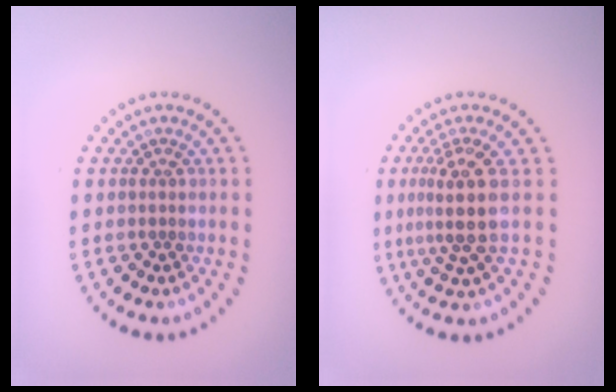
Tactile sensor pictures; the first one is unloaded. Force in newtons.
{"total": 3.9, "press": 3.0, "slide": 2.5}